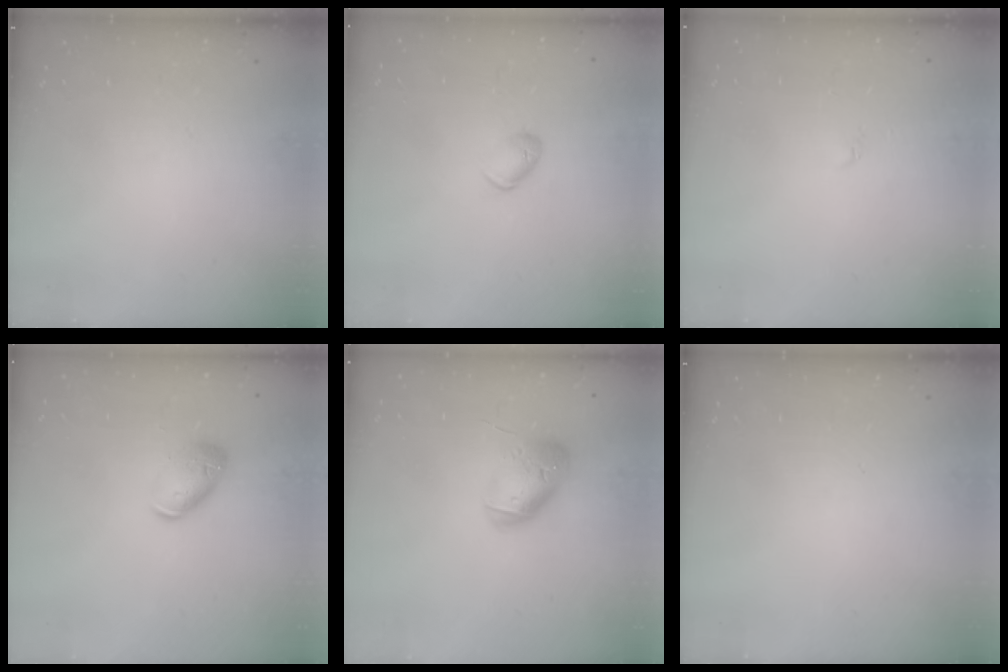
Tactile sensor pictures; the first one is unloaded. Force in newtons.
{"total": 5.4, "press": 5.2, "slide": 1.1}
{"total": 1.9, "press": 1.9, "slide": 0.3}
{"total": 9.7, "press": 9.5, "slide": 1.6}
{"total": 12.6, "press": 12.4, "slide": 1.9}
{"total": 0.0}